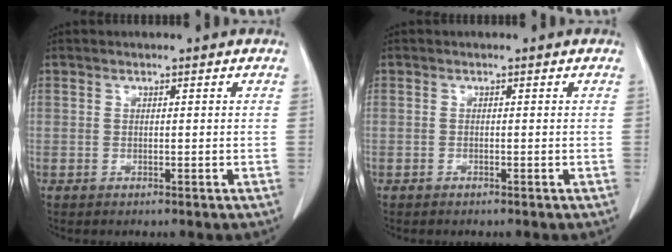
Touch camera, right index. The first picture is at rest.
{"total": 0.0}